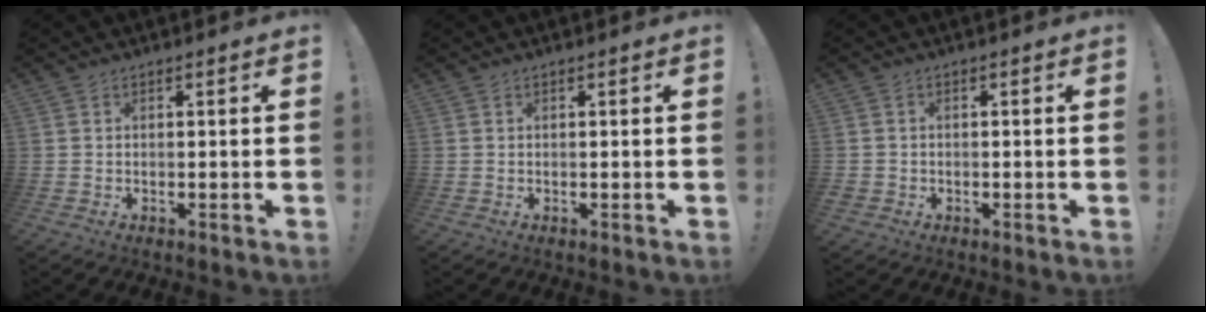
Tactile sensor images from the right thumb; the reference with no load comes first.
{"total": 0.0}
{"total": 1.3, "force": [-0.6, 1.2, 0.3], "torque": [-0.004, 0.003, -0.012]}